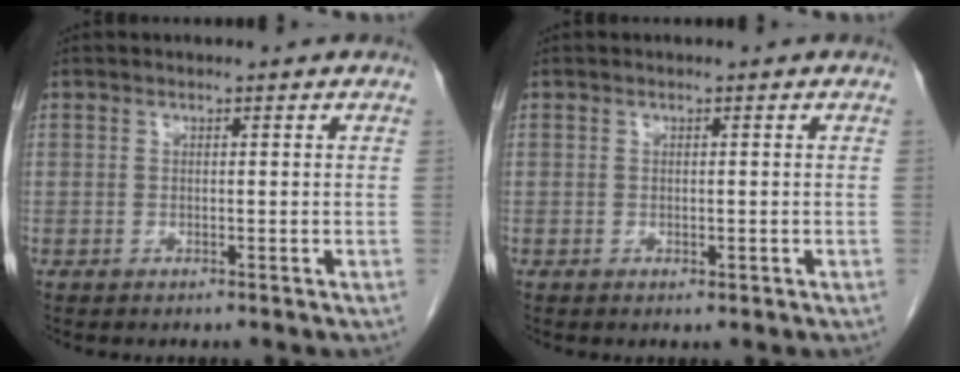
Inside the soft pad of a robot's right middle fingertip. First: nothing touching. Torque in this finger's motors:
{"motor_torque": [-0.21, -0.19, -0.04, -0.01]}